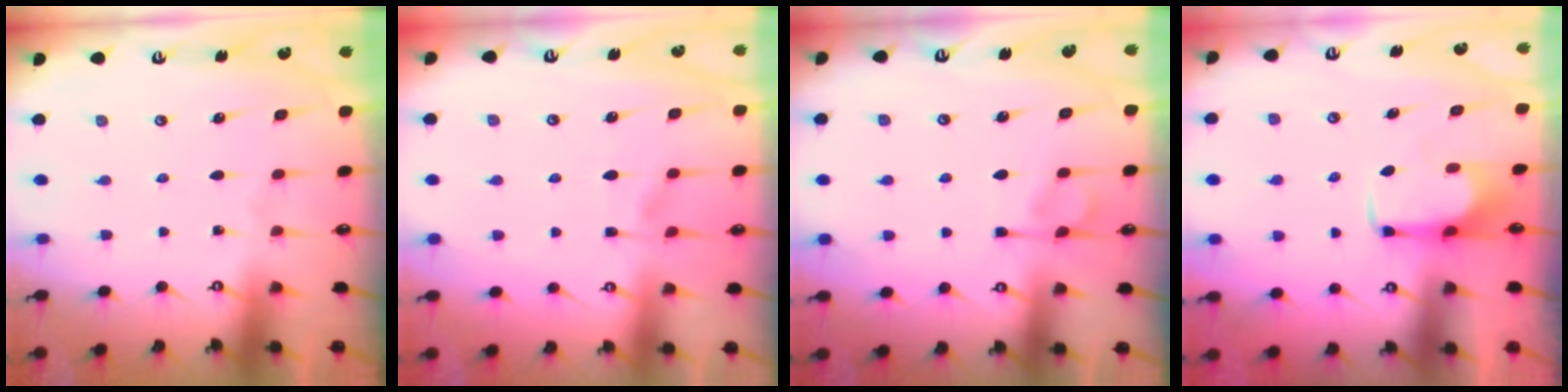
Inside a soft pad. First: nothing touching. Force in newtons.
{"total": 1.2, "press": 0.3, "slide": 1.1}
{"total": 5.5, "press": 5.5, "slide": 0.8}
{"total": 2.0, "press": 1.9, "slide": 0.4}